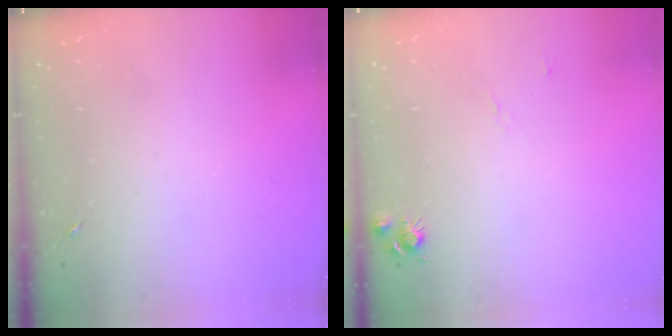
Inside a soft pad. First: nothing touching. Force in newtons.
{"total": 6.5, "press": 6.5, "slide": 0.8}